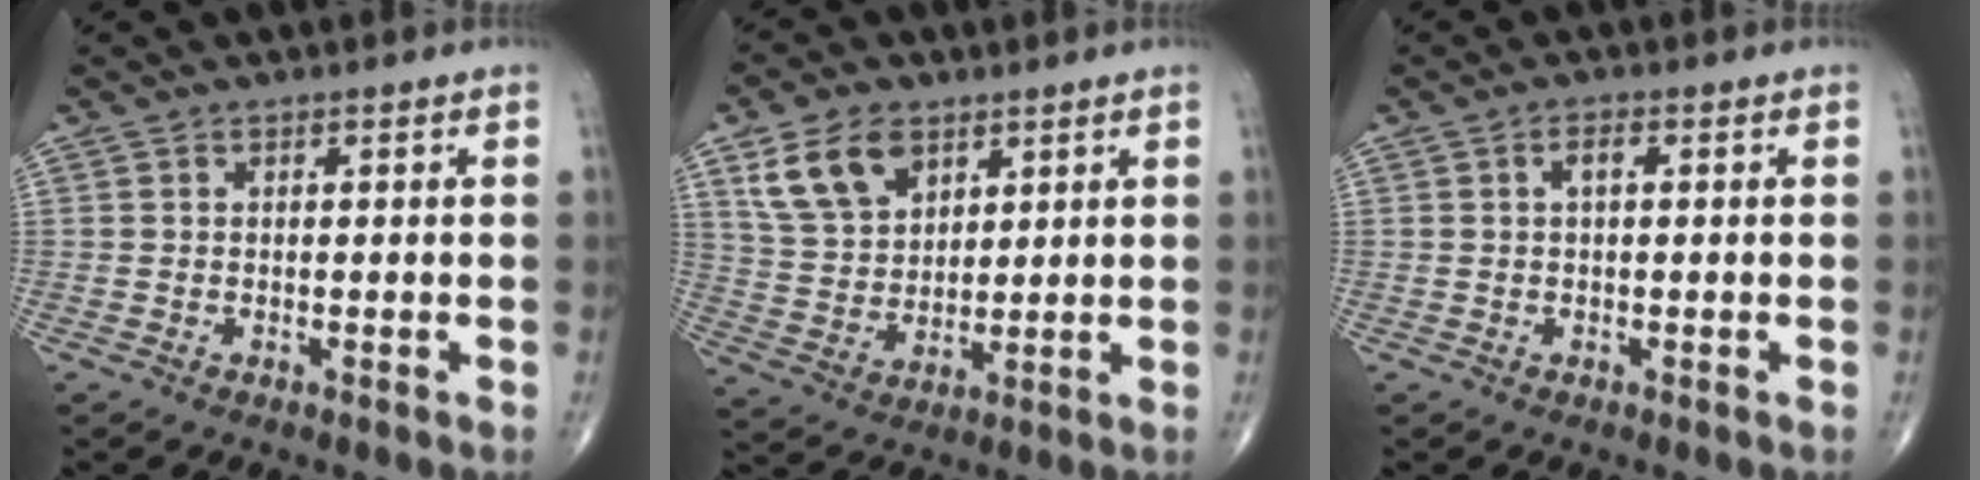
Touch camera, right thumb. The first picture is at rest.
{"total": 11.1, "force": [5.8, 7.2, 6.2], "torque": [-0.097, -0.021, 0.119]}
{"total": 1.7, "force": [0.4, 0.7, 1.5], "torque": [-0.030, 0.005, 0.006]}